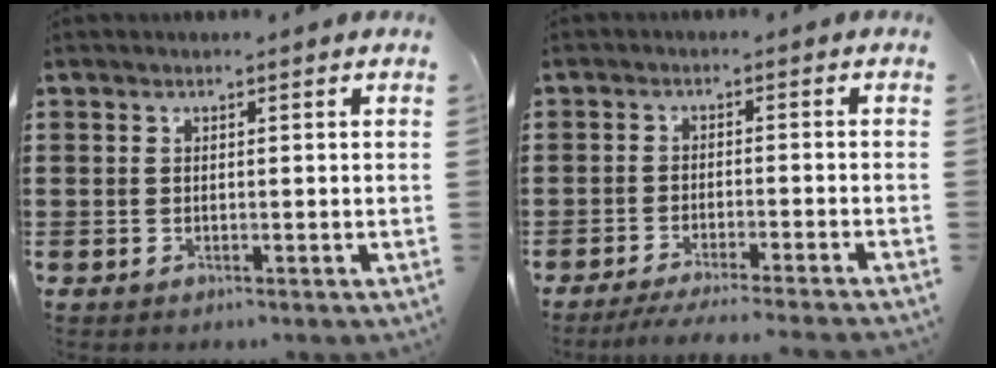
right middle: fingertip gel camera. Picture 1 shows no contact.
{"total": 3.3, "force": [-2.9, -0.5, 1.4], "torque": [-0.023, -0.005, -0.057]}